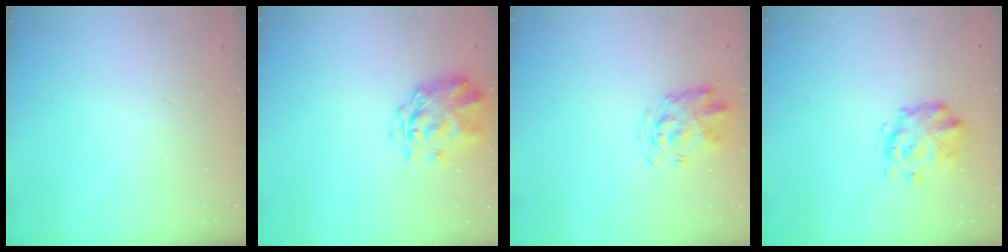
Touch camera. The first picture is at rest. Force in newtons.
{"total": 3.3, "press": 2.9, "slide": 1.6}
{"total": 3.2, "press": 3.1, "slide": 0.8}
{"total": 6.6, "press": 6.6, "slide": 0.3}